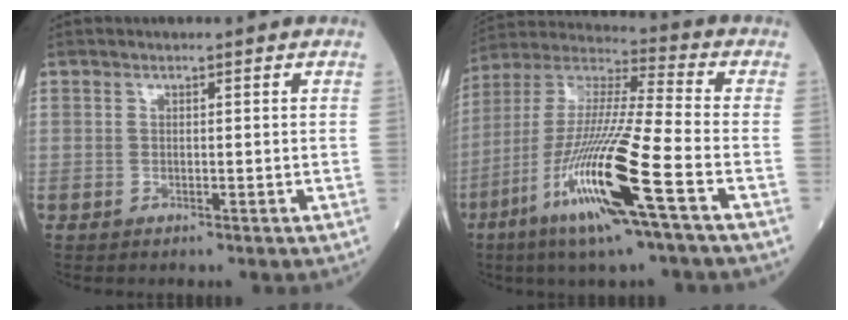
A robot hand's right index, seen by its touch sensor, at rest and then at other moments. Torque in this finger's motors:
{"motor_torque": [1.71, -0.43, 1.05, 0.21]}